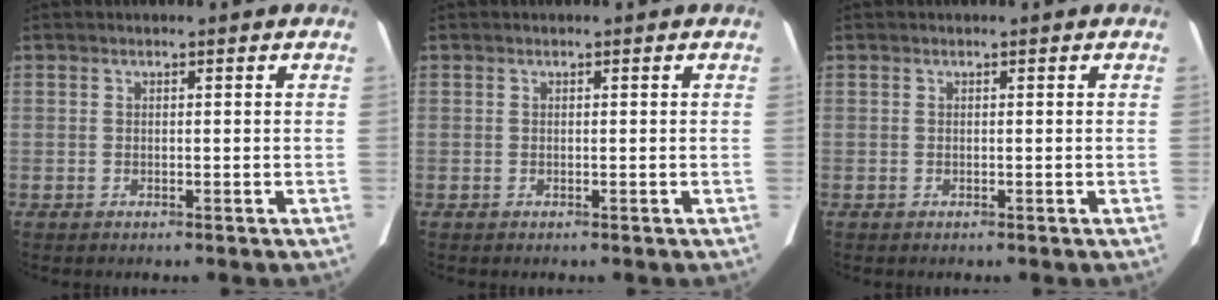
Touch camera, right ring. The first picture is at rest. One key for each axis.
{"total": 0.0}
{"total": 0.0}